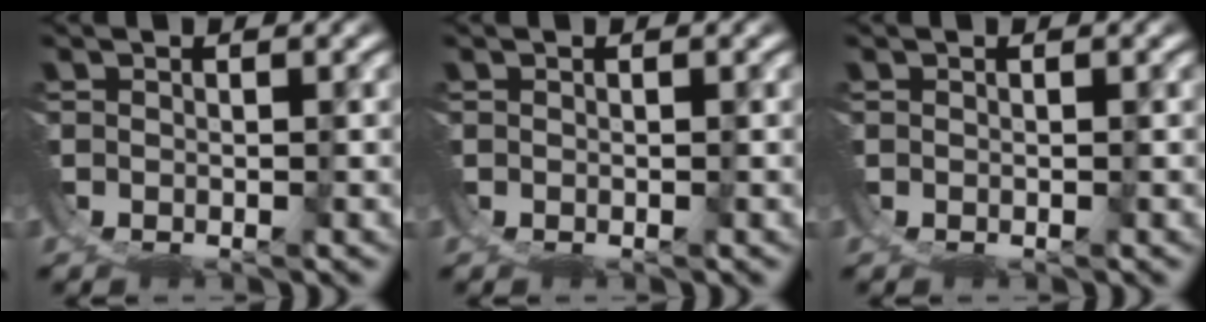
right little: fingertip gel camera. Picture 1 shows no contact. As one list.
[{"total": 0.0}, {"total": 0.0}]